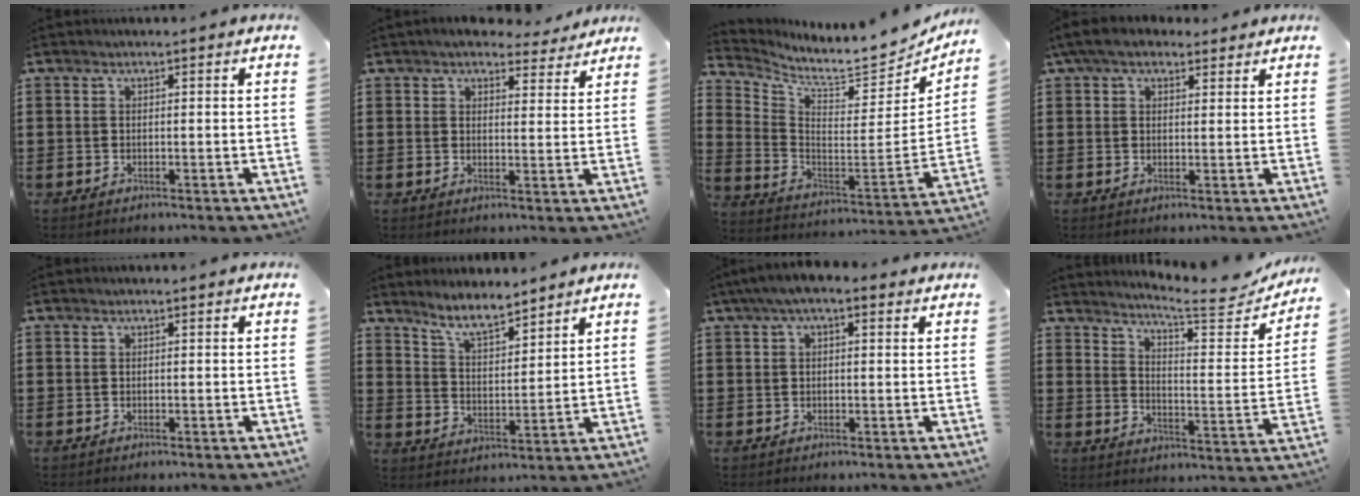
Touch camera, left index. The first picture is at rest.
{"total": 4.7, "force": [4.3, 1.2, 1.3], "torque": [-0.024, -0.018, 0.077]}
{"total": 7.7, "force": [7.1, 0.8, 2.8], "torque": [-0.077, -0.077, 0.115]}
{"total": 5.1, "force": [3.8, 2.3, 2.4], "torque": [-0.061, 0.006, 0.072]}
{"total": 0.0}
{"total": 6.7, "force": [6.1, 0.7, 2.7], "torque": [-0.072, -0.022, 0.111]}
{"total": 3.2, "force": [1.3, 1.4, 2.5], "torque": [-0.052, 0.009, 0.021]}
{"total": 6.8, "force": [6.1, 0.2, 3.0], "torque": [-0.061, -0.048, 0.099]}